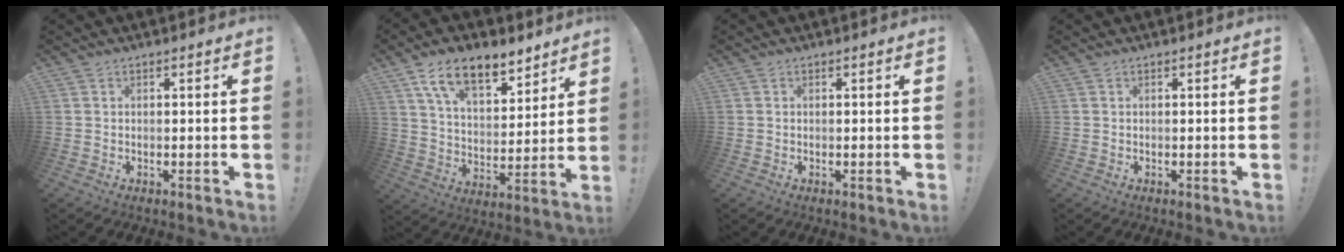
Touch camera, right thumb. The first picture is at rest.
{"total": 15.0, "force": [10.0, 7.1, 8.6], "torque": [-0.145, -0.056, 0.180]}
{"total": 0.0}
{"total": 0.0}